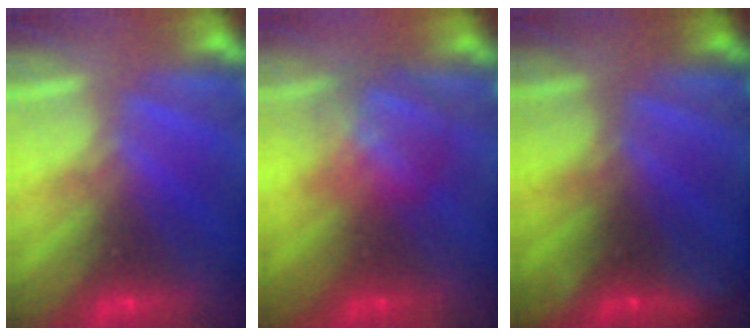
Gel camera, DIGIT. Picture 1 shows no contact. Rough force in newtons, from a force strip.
{"total": 3.0}
{"total": 2.4}